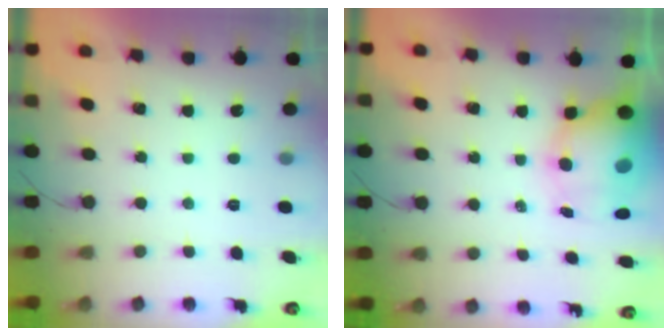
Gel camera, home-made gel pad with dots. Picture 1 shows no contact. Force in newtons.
{"total": 10.5, "press": 10.3, "slide": 2.5}